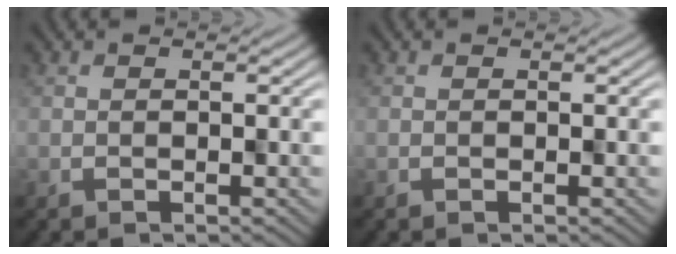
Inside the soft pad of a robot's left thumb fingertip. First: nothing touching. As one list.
[{"total": 0.0}]